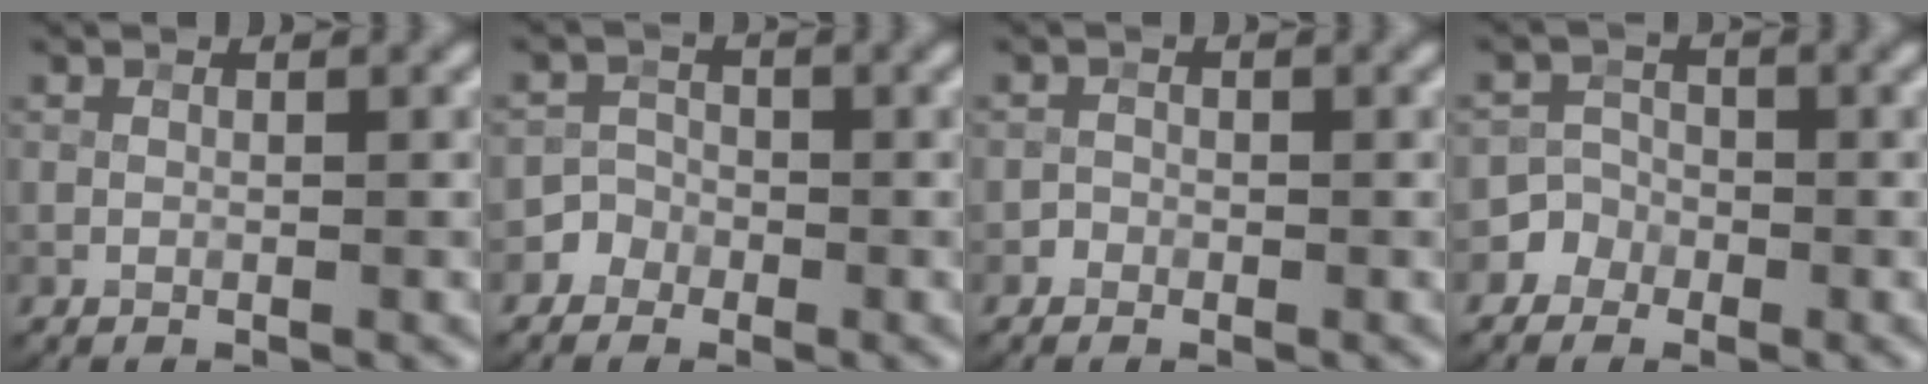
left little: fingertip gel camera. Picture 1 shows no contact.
{"total": 2.6, "force": [-1.5, 2.1, -0.4], "torque": [0.044, 0.007, -0.034]}
{"total": 0.9, "force": [-0.6, 0.6, -0.1], "torque": [0.009, 0.009, -0.013]}
{"total": 3.5, "force": [-1.8, 2.9, -0.4], "torque": [0.048, 0.005, -0.044]}